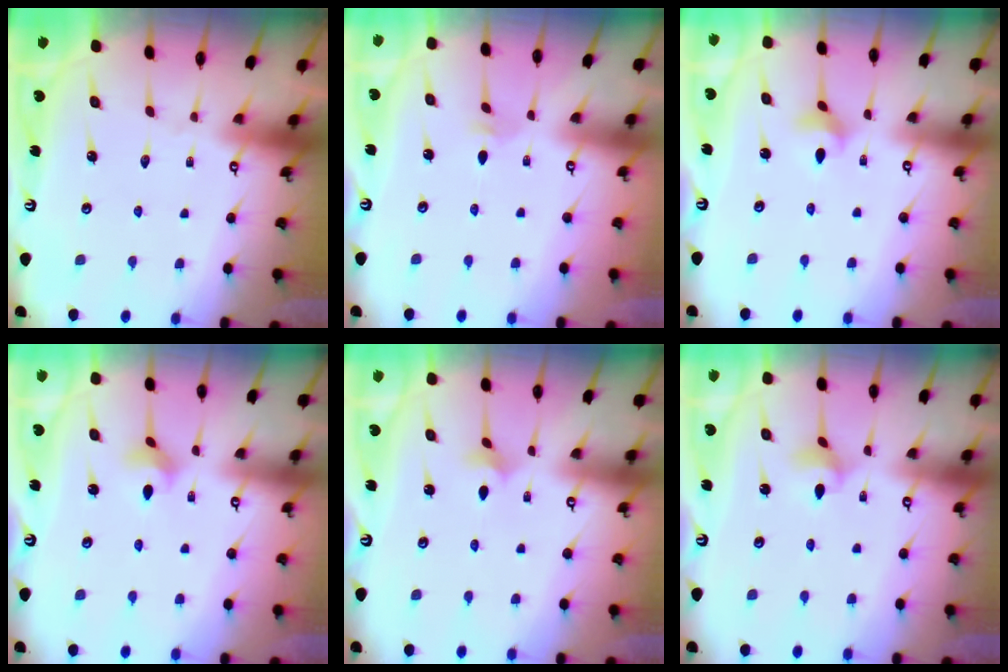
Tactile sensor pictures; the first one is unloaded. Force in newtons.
{"total": 2.6, "press": 2.5, "slide": 0.5}
{"total": 3.9, "press": 3.9, "slide": 0.3}
{"total": 2.7, "press": 2.6, "slide": 0.5}
{"total": 2.4, "press": 2.3, "slide": 0.4}
{"total": 3.5, "press": 3.4, "slide": 0.8}